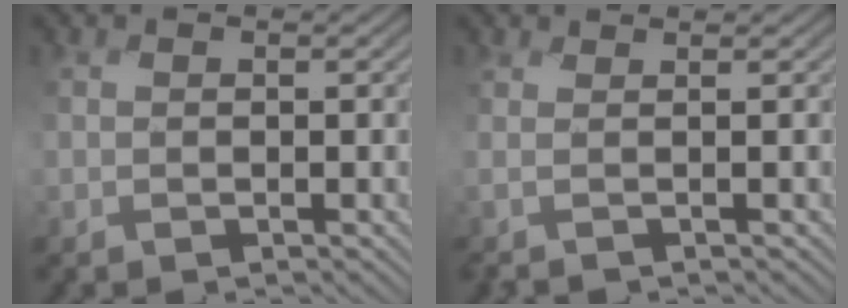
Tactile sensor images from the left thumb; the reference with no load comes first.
{"total": 0.9, "force": [0.3, -0.6, 0.7], "torque": [-0.013, 0.005, -0.011]}